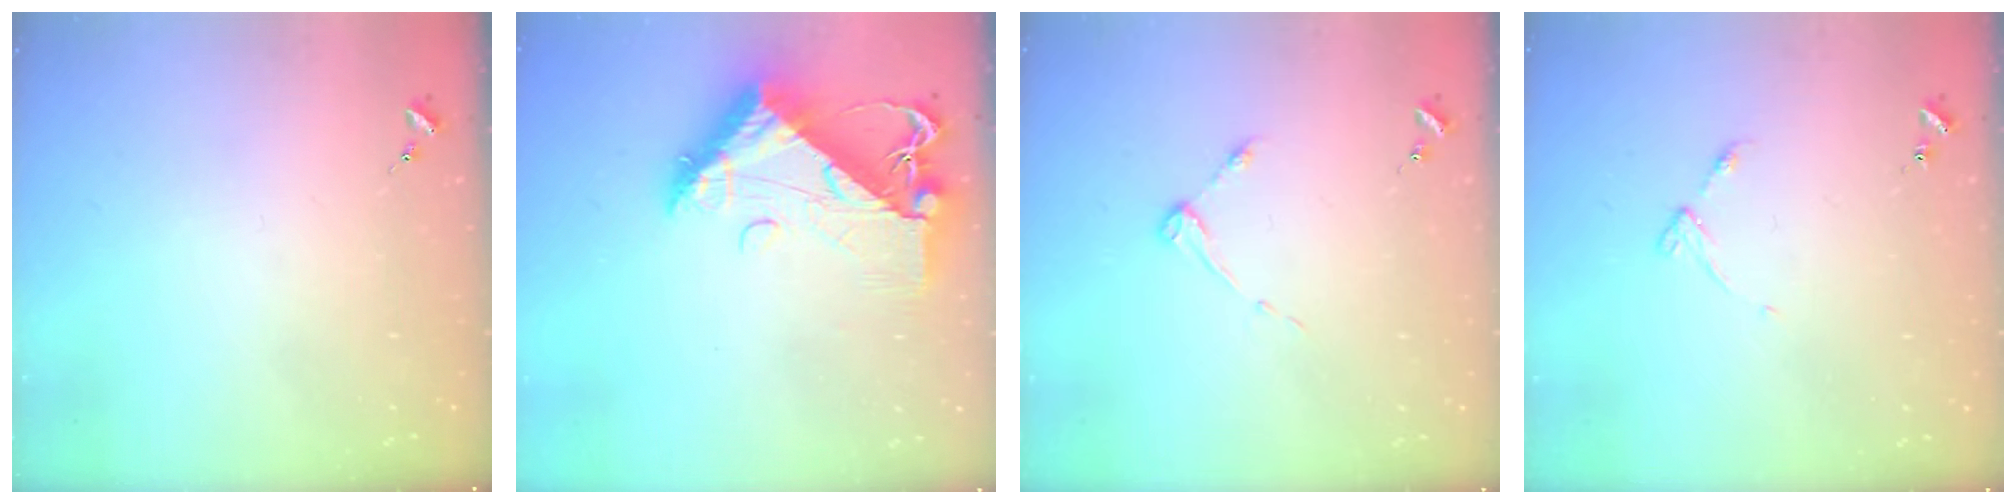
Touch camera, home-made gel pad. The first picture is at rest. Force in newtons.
{"total": 13.2, "press": 13.2, "slide": 1.4}
{"total": 3.7, "press": 3.7, "slide": 0.5}
{"total": 4.9, "press": 4.9, "slide": 0.6}